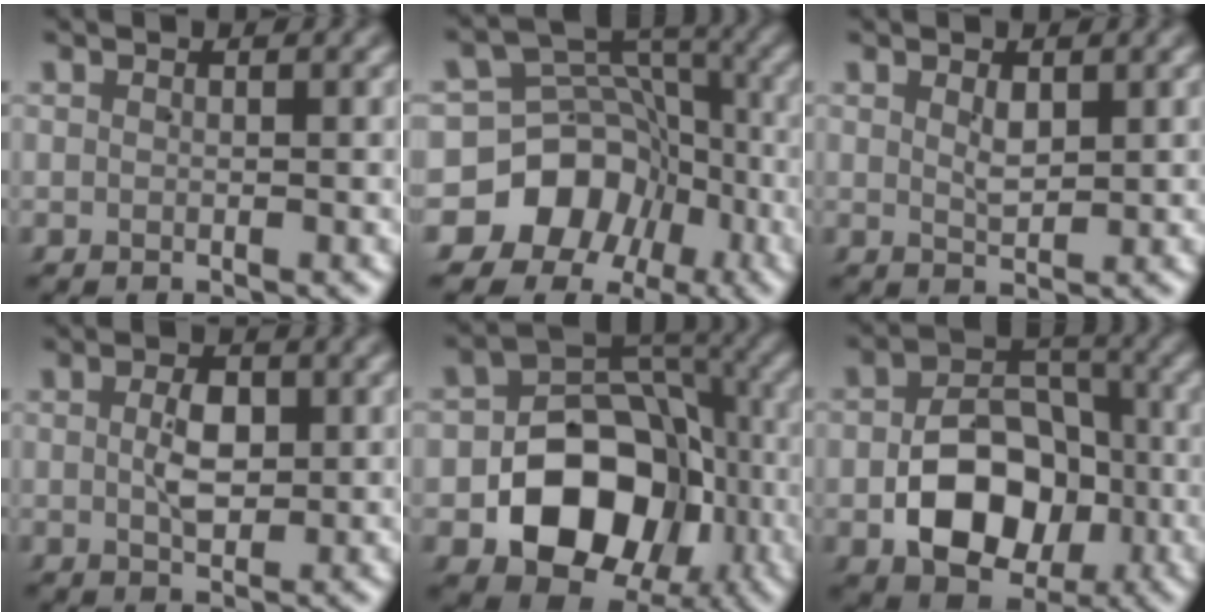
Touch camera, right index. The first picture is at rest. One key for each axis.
{"total": 15.7, "fx": -4.1, "fy": 13.9, "fz": 6.1, "tx": -0.125, "ty": -0.045, "tz": -0.067}
{"total": 1.4, "fx": 0.7, "fy": 0.5, "fz": 1.1, "tx": -0.018, "ty": -0.003, "tz": 0.016}
{"total": 3.1, "fx": 0.2, "fy": 1.8, "fz": 2.6, "tx": -0.042, "ty": -0.001, "tz": 0.007}
{"total": 13.7, "fx": -3.2, "fy": 10.4, "fz": 8.4, "tx": -0.133, "ty": -0.026, "tz": -0.045}
{"total": 9.8, "fx": -2.1, "fy": 7.5, "fz": 5.9, "tx": -0.098, "ty": -0.008, "tz": -0.037}